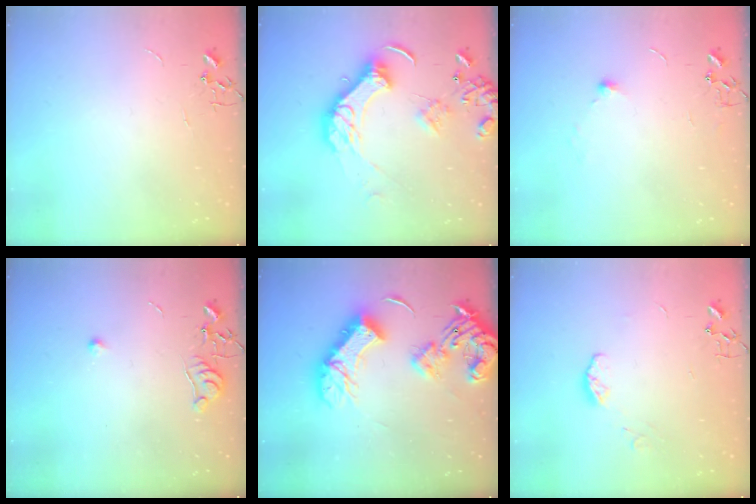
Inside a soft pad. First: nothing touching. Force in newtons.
{"total": 16.1, "press": 15.9, "slide": 2.8}
{"total": 5.5, "press": 5.5, "slide": 0.8}
{"total": 7.1, "press": 7.1, "slide": 0.7}
{"total": 21.9, "press": 21.7, "slide": 2.7}
{"total": 6.0, "press": 5.9, "slide": 0.9}